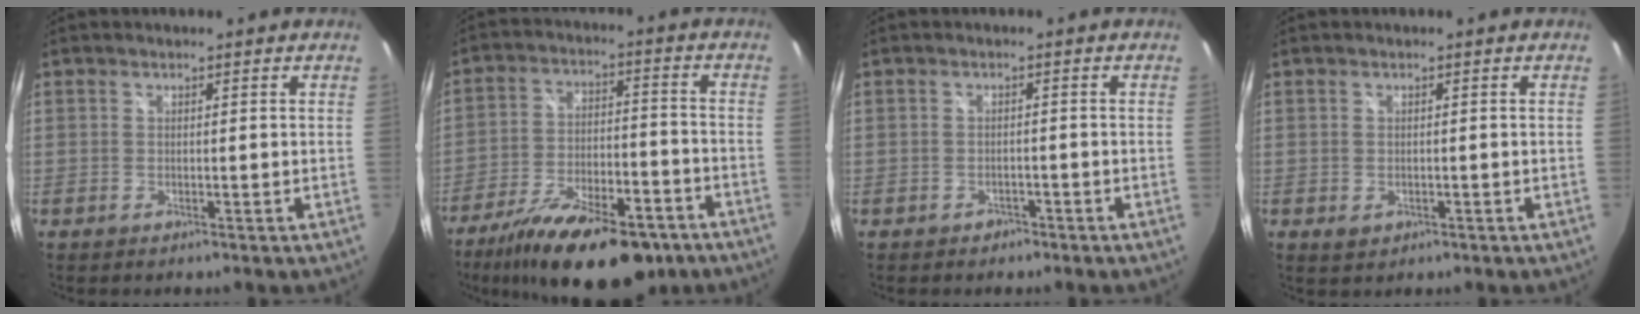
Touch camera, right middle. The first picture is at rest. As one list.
[{"total": 21.7, "force": [-15.3, 8.0, 13.1], "torque": [-0.234, -0.029, -0.230]}, {"total": 1.8, "force": [-1.3, 1.3, 0.2], "torque": [-0.007, 0.000, -0.018]}, {"total": 1.6, "force": [-0.4, 1.3, 0.8], "torque": [-0.013, -0.005, -0.005]}]